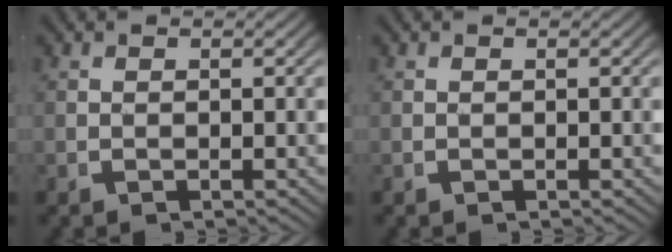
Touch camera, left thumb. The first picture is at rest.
{"total": 0.0}